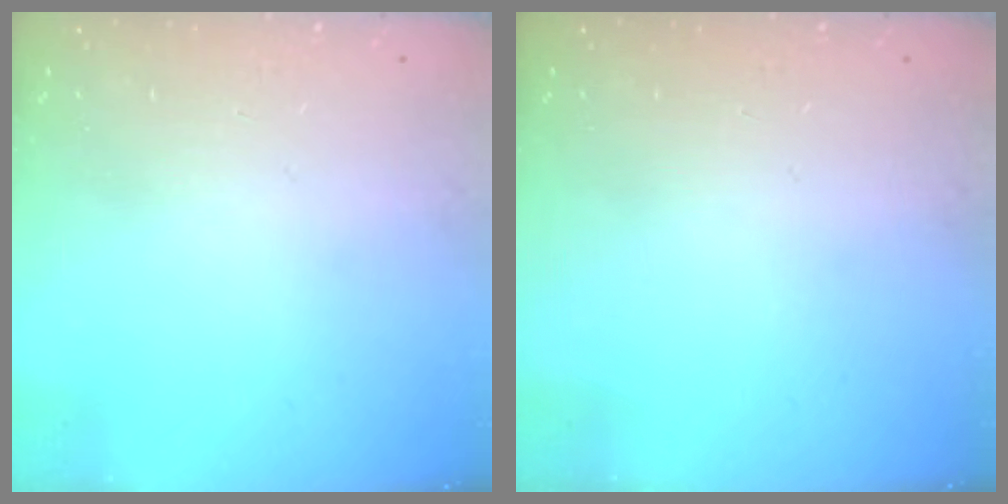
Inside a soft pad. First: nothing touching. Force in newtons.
{"total": 0.0}